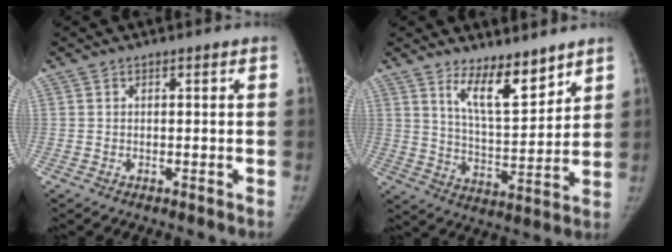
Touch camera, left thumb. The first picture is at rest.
{"total": 10.5, "force": [7.5, 3.3, 6.5], "torque": [-0.090, -0.069, 0.140]}